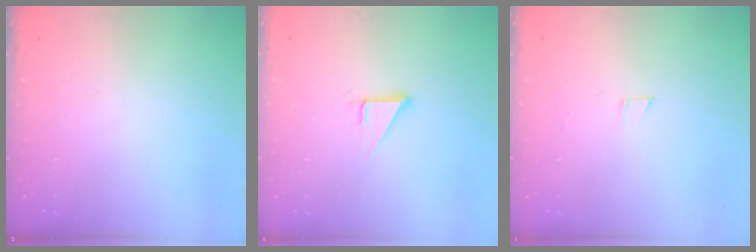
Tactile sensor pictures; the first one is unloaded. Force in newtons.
{"total": 2.8, "press": 2.8, "slide": 0.0}
{"total": 2.0, "press": 2.0, "slide": 0.0}